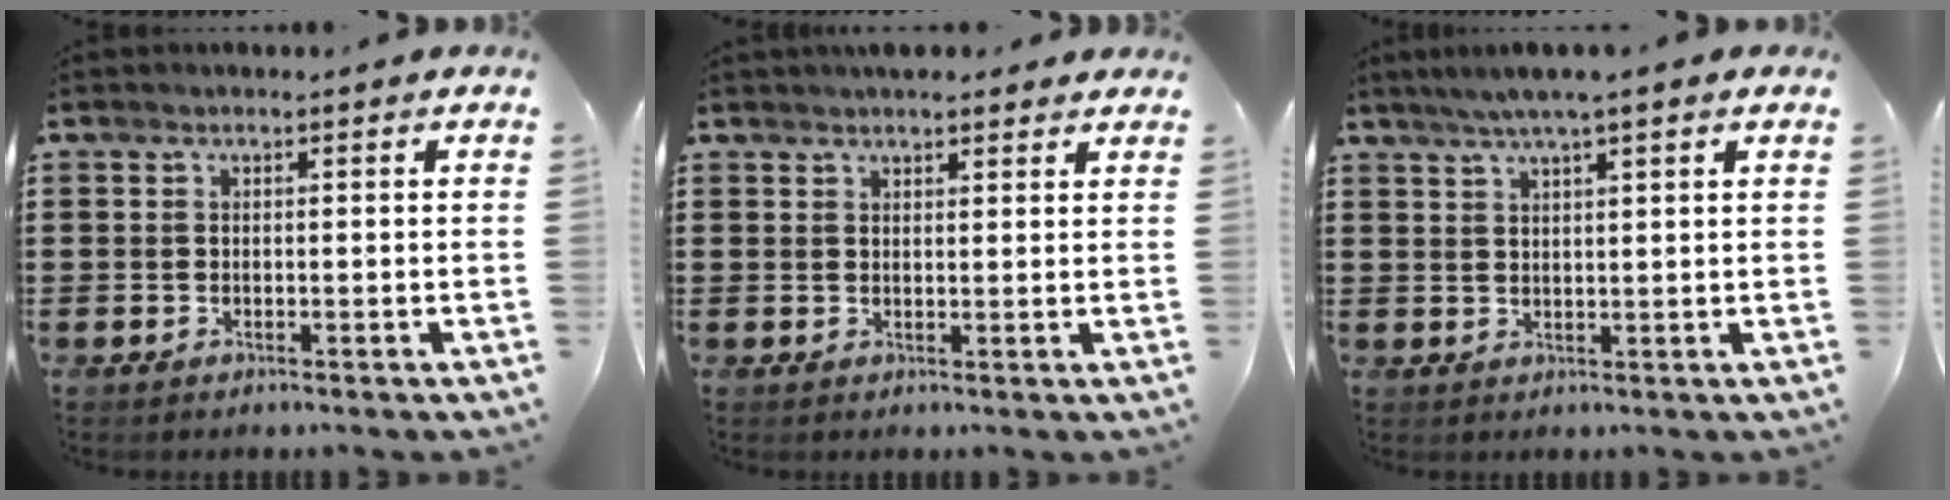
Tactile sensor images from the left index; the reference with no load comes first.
{"total": 2.6, "force": [2.4, 0.8, 0.6], "torque": [-0.017, 0.003, 0.047]}
{"total": 3.7, "force": [2.7, -0.2, 2.6], "torque": [-0.055, -0.001, 0.048]}